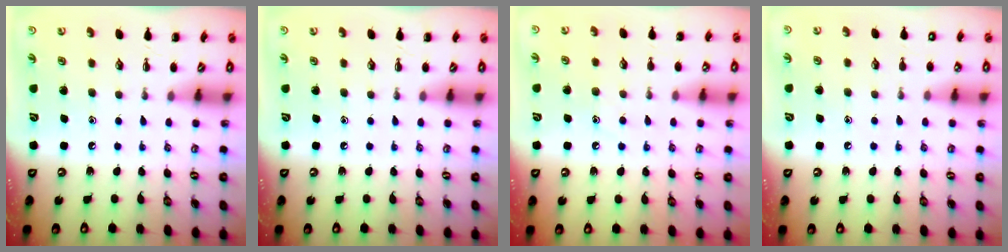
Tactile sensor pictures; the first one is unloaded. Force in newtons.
{"total": 0.0}
{"total": 6.5, "press": 6.3, "slide": 1.2}
{"total": 5.4, "press": 5.1, "slide": 1.7}